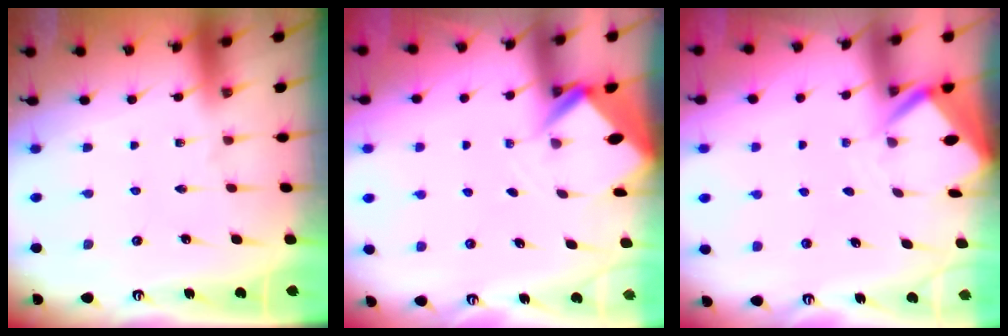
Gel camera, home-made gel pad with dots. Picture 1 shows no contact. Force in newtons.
{"total": 2.7, "press": 2.7, "slide": 0.1}
{"total": 3.3, "press": 3.3, "slide": 0.3}